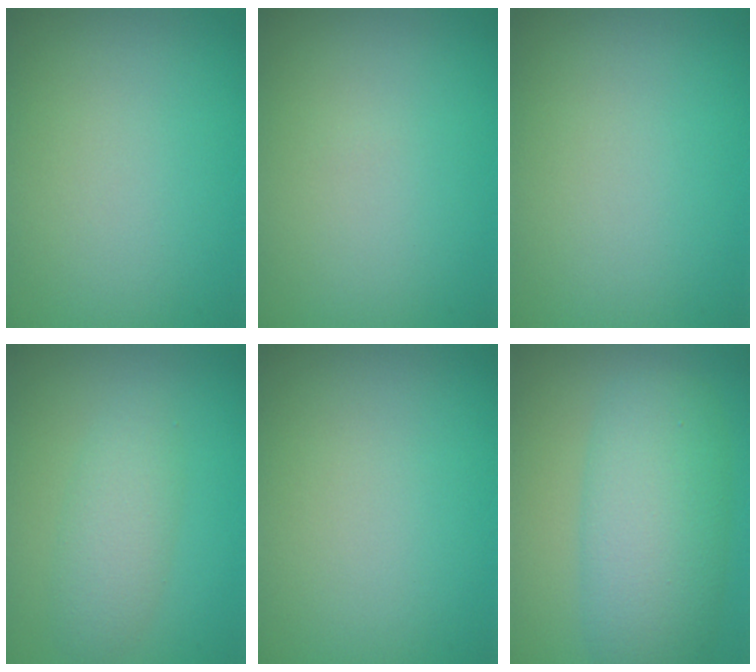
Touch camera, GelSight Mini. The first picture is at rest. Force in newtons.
{"total": 0.0}
{"total": 0.0}
{"total": 2.8, "press": 2.8, "slide": 0.1}
{"total": 0.0}
{"total": 7.6, "press": 7.6, "slide": 0.4}